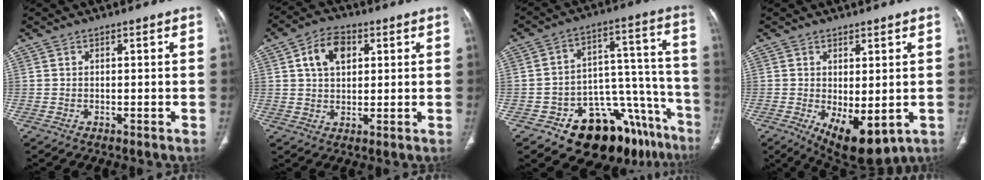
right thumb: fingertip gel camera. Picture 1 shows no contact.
{"total": 8.0, "force": [2.6, 5.3, 5.4], "torque": [-0.078, 0.002, 0.043]}
{"total": 21.5, "force": [-13.1, 12.0, 12.2], "torque": [-0.077, 0.127, -0.179]}
{"total": 9.4, "force": [-2.1, 4.4, 8.0], "torque": [-0.109, -0.015, -0.011]}